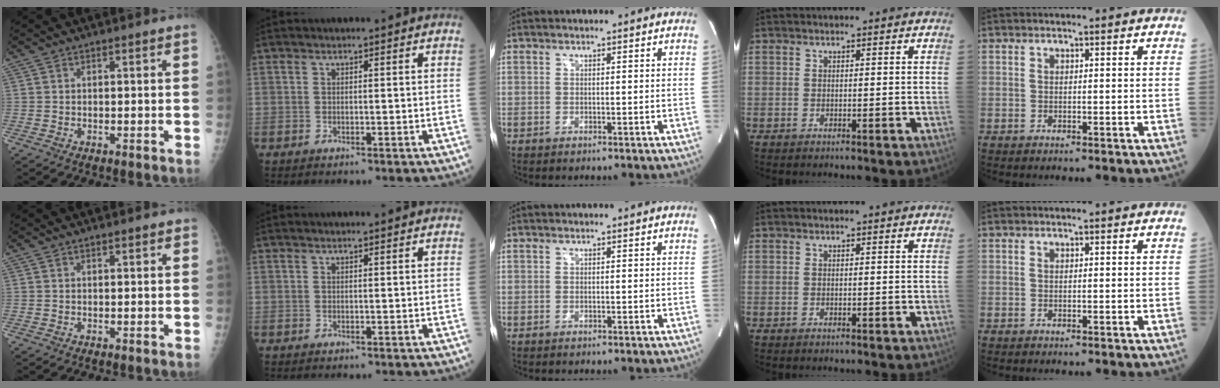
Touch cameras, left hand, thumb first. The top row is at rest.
{"thumb": {"total": 0.8, "force": [0.5, 0.3, 0.5], "torque": [-0.008, -0.001, 0.005]}, "index": {"total": 1.1, "force": [1.0, 0.0, 0.4], "torque": [-0.007, 0.007, 0.017]}}